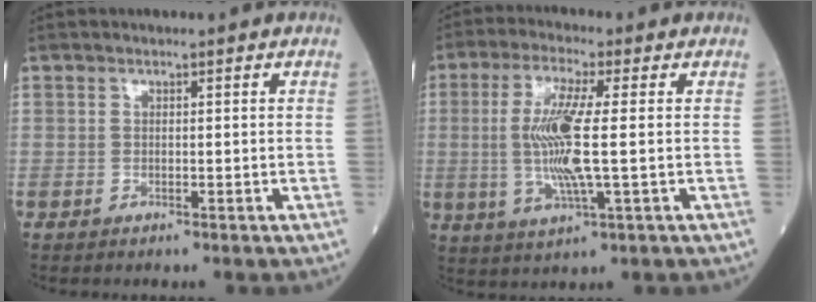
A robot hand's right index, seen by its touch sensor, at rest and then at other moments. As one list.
[{"total": 10.1, "force": [0.1, 1.2, 10.0], "torque": [-0.210, 0.000, 0.000]}]